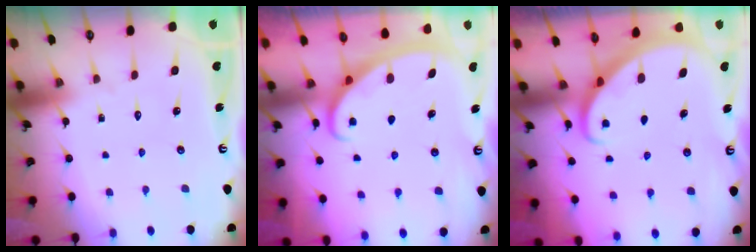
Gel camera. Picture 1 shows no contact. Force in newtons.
{"total": 3.0, "press": 3.0, "slide": 0.4}
{"total": 2.7, "press": 2.7, "slide": 0.2}